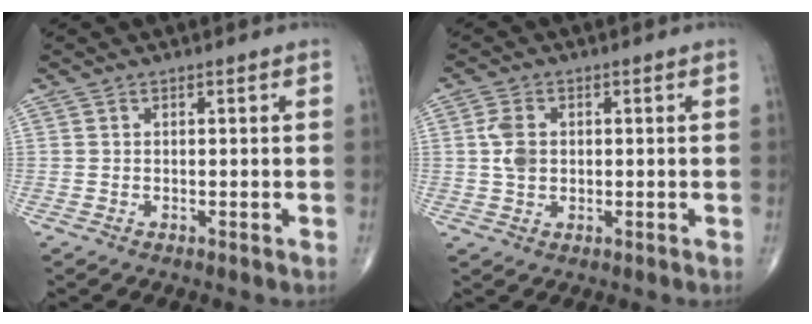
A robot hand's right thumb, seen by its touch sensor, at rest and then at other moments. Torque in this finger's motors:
{"motor_torque": [0.52, 1.04, 0.68, -0.14, 0.07]}